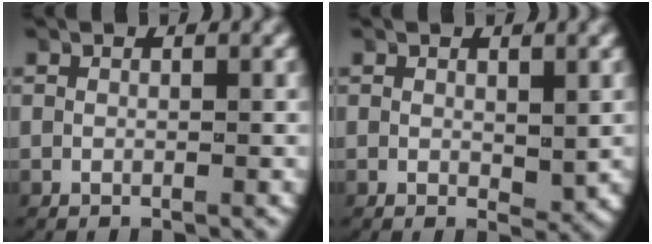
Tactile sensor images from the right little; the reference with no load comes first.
{"total": 1.0, "force": [0.4, 0.4, 0.9], "torque": [-0.017, -0.016, 0.016]}